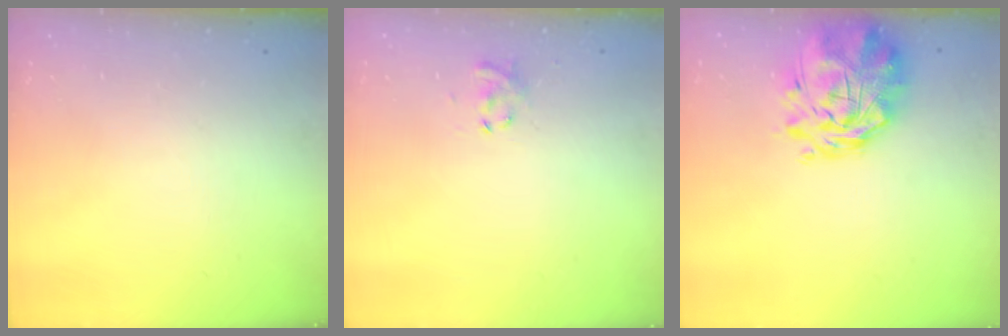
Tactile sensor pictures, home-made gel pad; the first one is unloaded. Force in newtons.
{"total": 2.9, "press": 2.8, "slide": 0.9}
{"total": 3.3, "press": 3.0, "slide": 1.5}